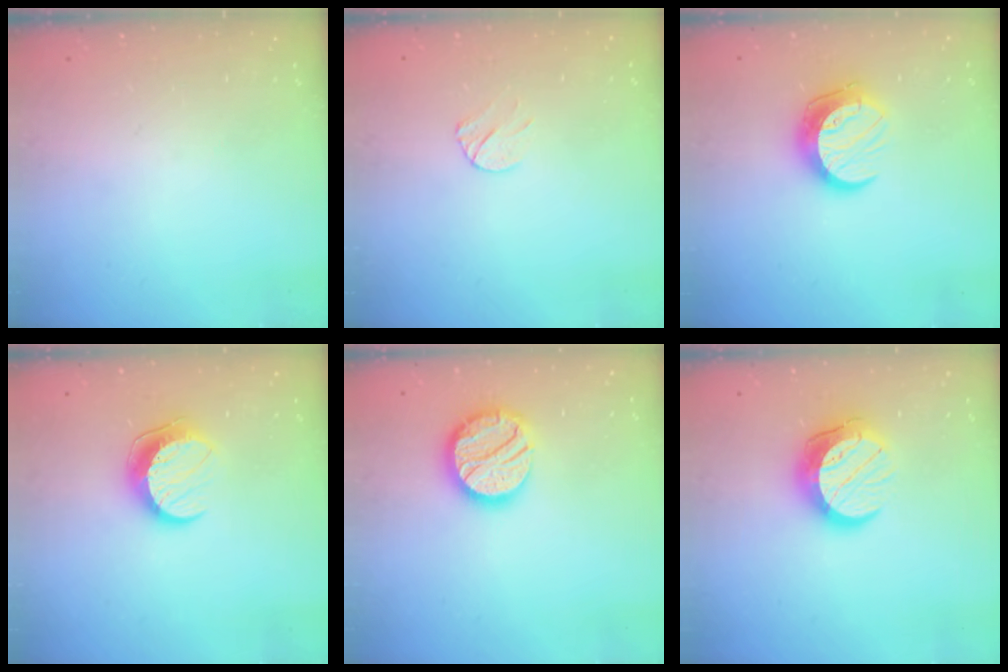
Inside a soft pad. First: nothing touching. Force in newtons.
{"total": 5.6, "press": 5.5, "slide": 0.7}
{"total": 11.1, "press": 11.1, "slide": 1.0}
{"total": 10.1, "press": 10.1, "slide": 0.5}
{"total": 17.1, "press": 17.0, "slide": 1.5}
{"total": 13.1, "press": 13.1, "slide": 0.8}